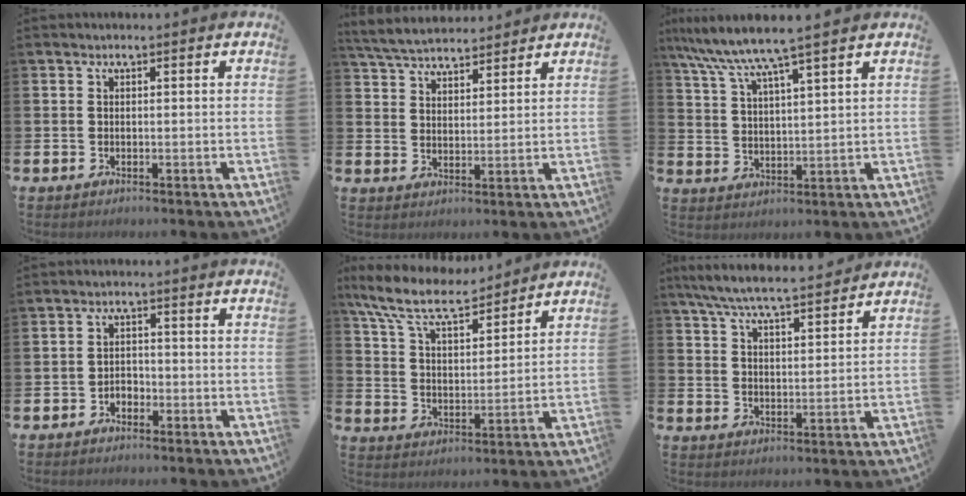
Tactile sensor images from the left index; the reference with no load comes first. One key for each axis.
{"total": 5.4, "fx": 5.2, "fy": 1.1, "fz": 0.8, "tx": -0.033, "ty": -0.023, "tz": 0.094}
{"total": 7.3, "fx": 6.4, "fy": 0.0, "fz": 3.6, "tx": -0.089, "ty": -0.032, "tz": 0.110}
{"total": 1.7, "fx": -1.3, "fy": 1.0, "fz": 0.2, "tx": -0.009, "ty": 0.003, "tz": -0.029}
{"total": 9.5, "fx": 8.4, "fy": 2.2, "fz": 3.8, "tx": -0.105, "ty": -0.045, "tz": 0.149}
{"total": 7.1, "fx": 6.7, "fy": 0.5, "fz": 2.3, "tx": -0.064, "ty": -0.040, "tz": 0.119}